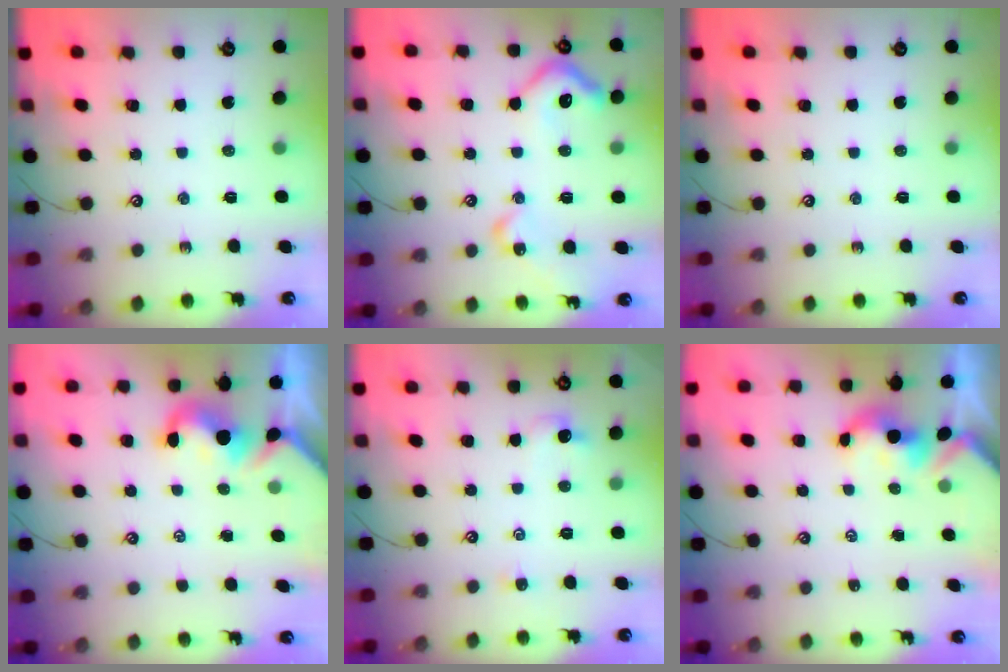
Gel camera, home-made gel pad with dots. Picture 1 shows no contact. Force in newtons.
{"total": 11.9, "press": 11.8, "slide": 1.4}
{"total": 0.0}
{"total": 1.4, "press": 1.3, "slide": 0.5}
{"total": 1.6, "press": 1.5, "slide": 0.4}
{"total": 1.7, "press": 1.7, "slide": 0.2}